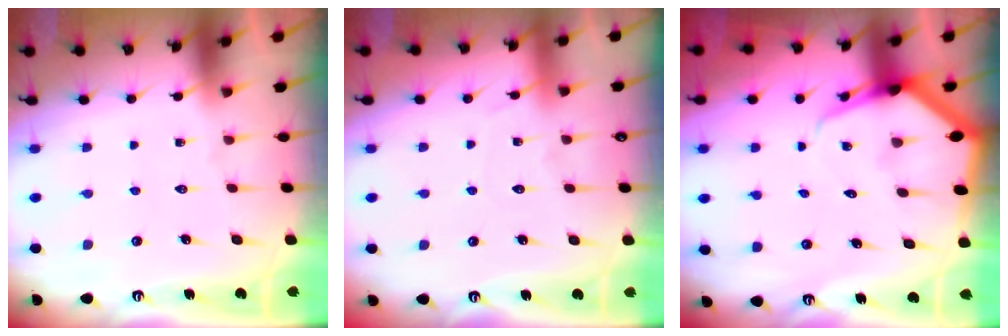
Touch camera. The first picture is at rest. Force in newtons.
{"total": 3.6, "press": 3.5, "slide": 0.5}
{"total": 6.1, "press": 6.0, "slide": 0.5}